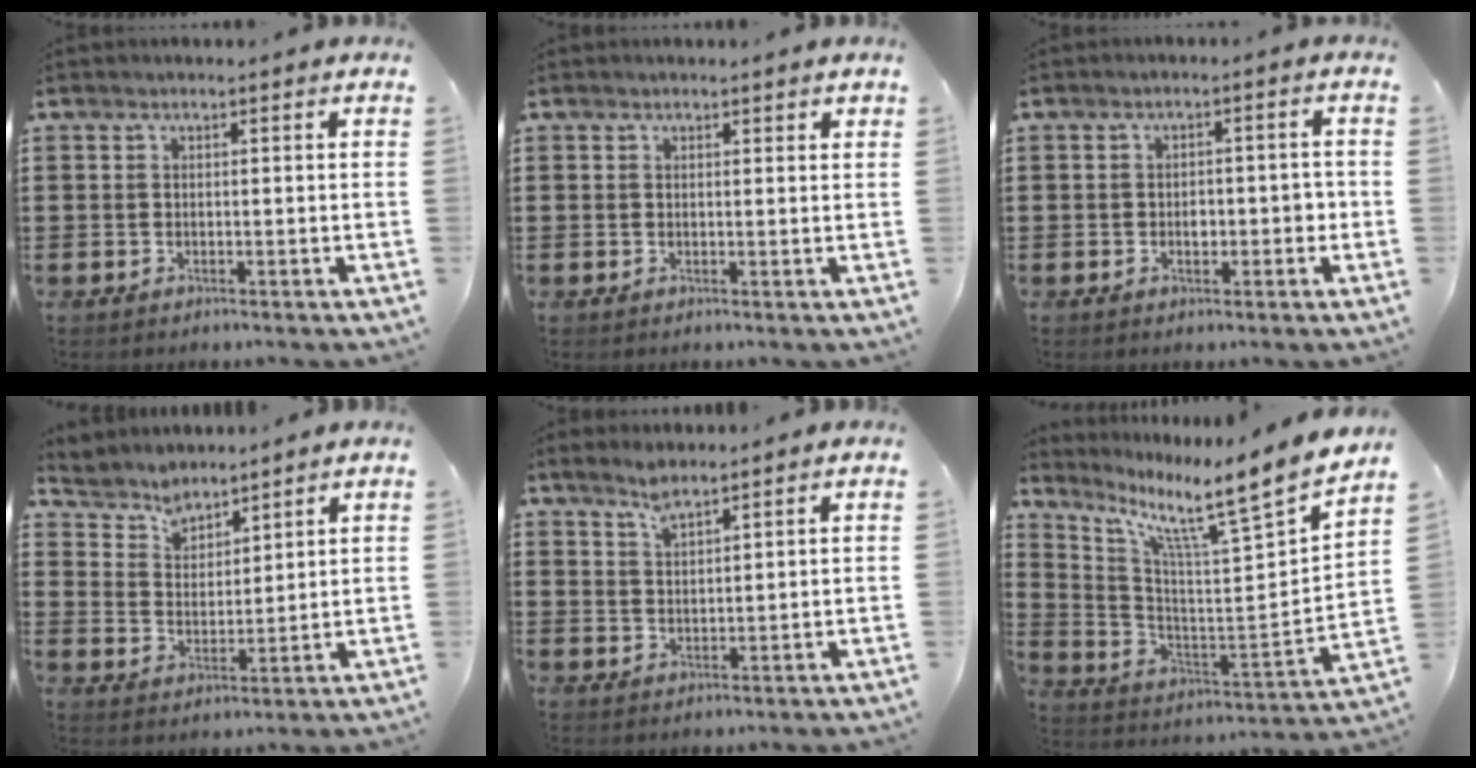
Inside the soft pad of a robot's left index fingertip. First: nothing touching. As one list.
[{"total": 0.8, "force": [0.7, 0.4, 0.2], "torque": [-0.005, 0.003, 0.013]}, {"total": 2.5, "force": [-0.7, 1.3, 2.0], "torque": [-0.030, 0.002, -0.017]}, {"total": 4.5, "force": [4.2, 1.8, -0.1], "torque": [-0.024, -0.014, 0.075]}, {"total": 3.1, "force": [2.6, 1.0, 1.4], "torque": [-0.034, 0.002, 0.049]}, {"total": 8.9, "force": [7.3, -0.4, 5.1], "torque": [-0.120, -0.074, 0.103]}]